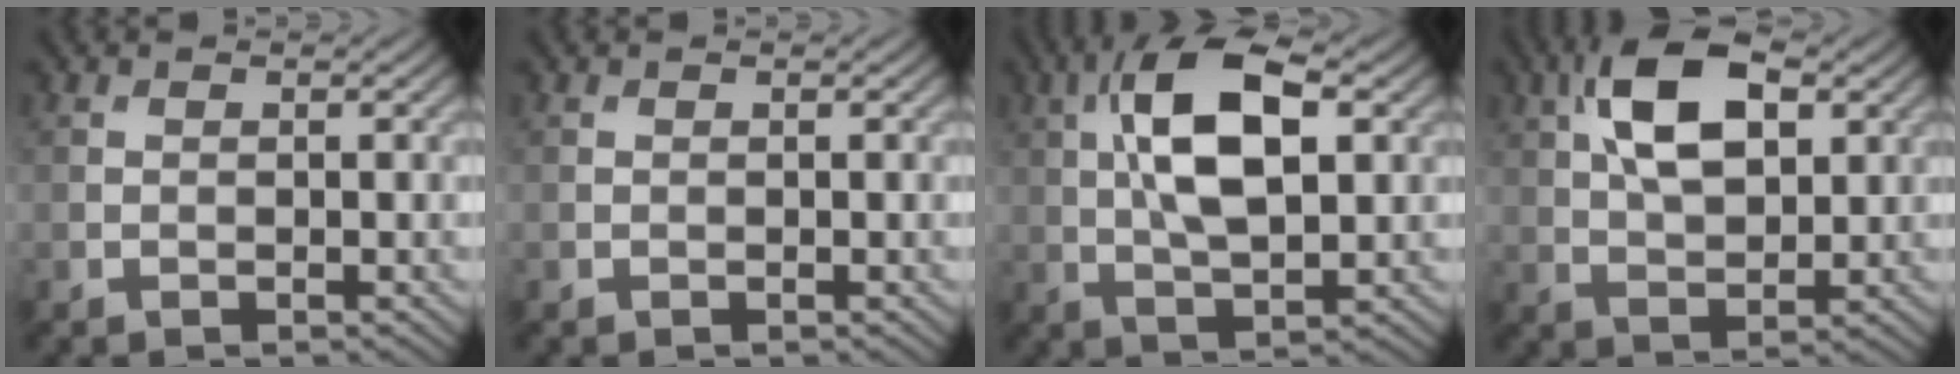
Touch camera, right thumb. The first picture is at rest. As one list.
[{"total": 0.0}, {"total": 11.8, "force": [2.6, 5.1, 10.3], "torque": [-0.196, 0.011, 0.041]}, {"total": 10.9, "force": [3.8, 5.5, 8.6], "torque": [-0.173, 0.017, 0.065]}]